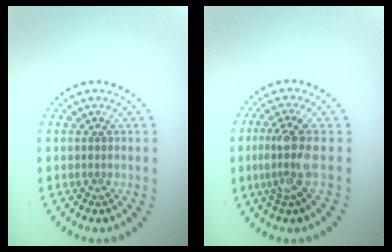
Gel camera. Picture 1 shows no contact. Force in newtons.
{"total": 3.3, "press": 2.5, "slide": 2.1}